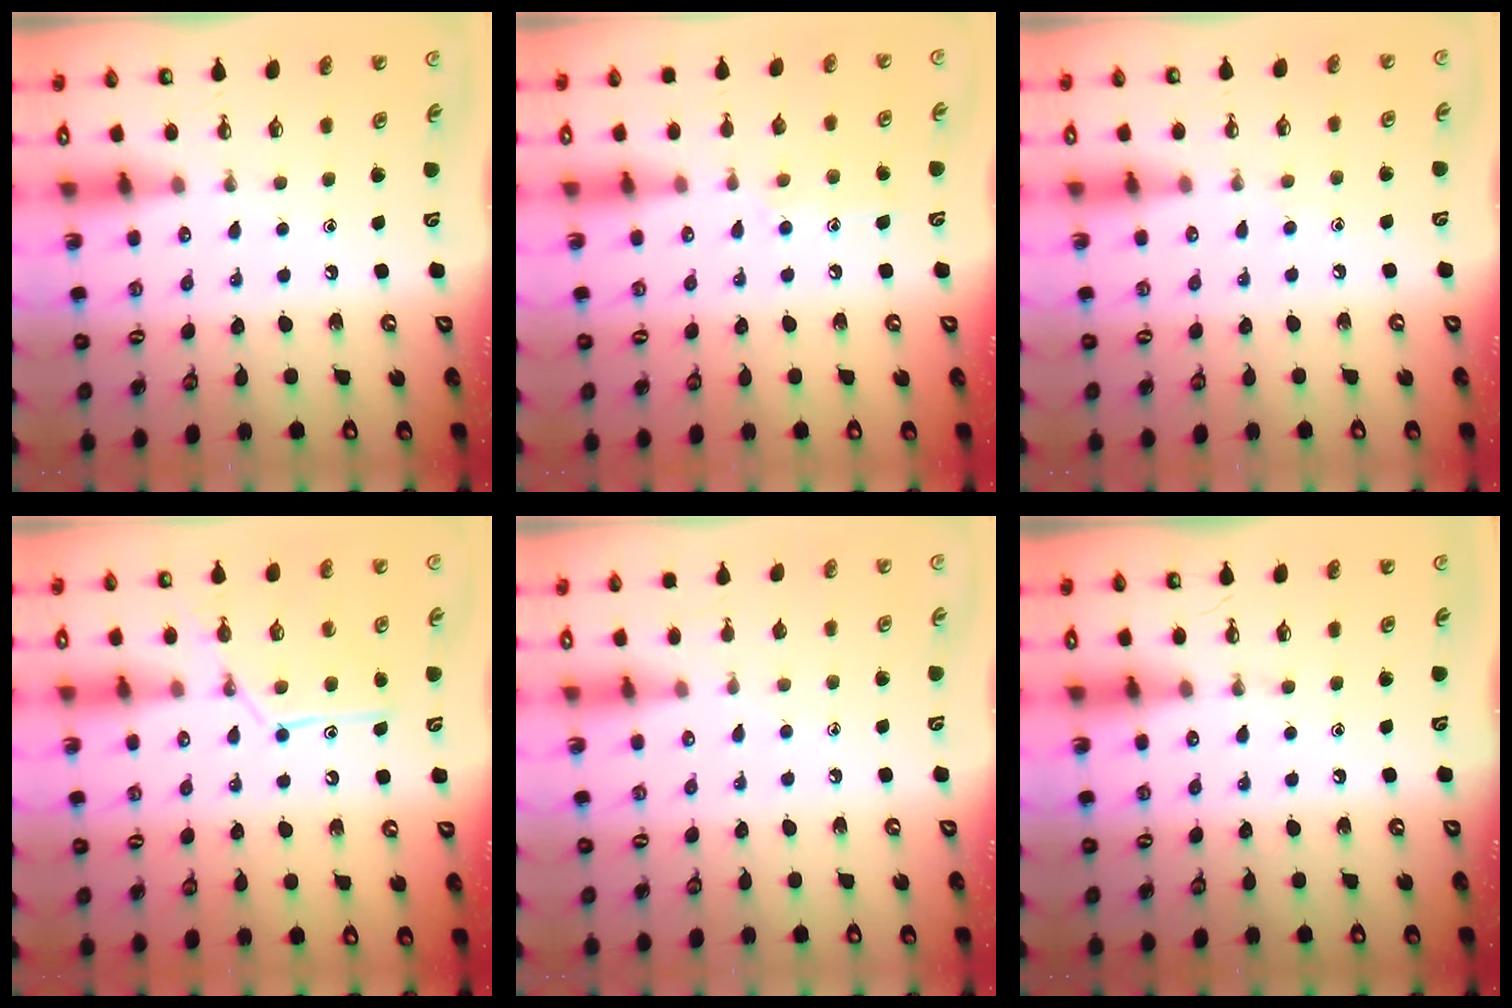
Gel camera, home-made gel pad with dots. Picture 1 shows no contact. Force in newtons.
{"total": 9.2, "press": 9.2, "slide": 0.6}
{"total": 4.5, "press": 4.5, "slide": 0.5}
{"total": 12.5, "press": 12.5, "slide": 1.0}
{"total": 3.7, "press": 3.6, "slide": 0.4}
{"total": 0.0}